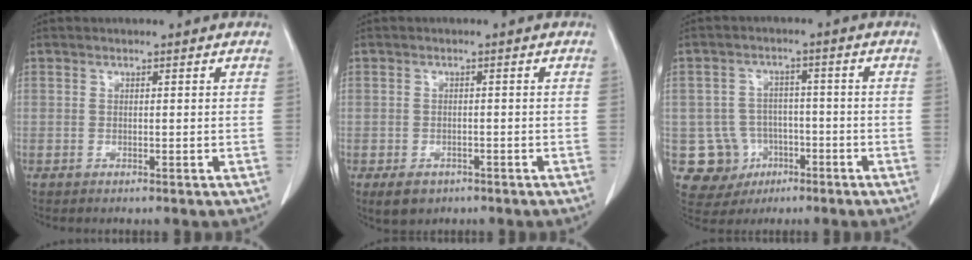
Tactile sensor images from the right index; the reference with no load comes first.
{"total": 3.4, "force": [-2.0, 2.4, 1.3], "torque": [-0.021, 0.000, -0.022]}
{"total": 8.3, "force": [-2.5, 7.8, 1.2], "torque": [-0.027, 0.013, -0.027]}